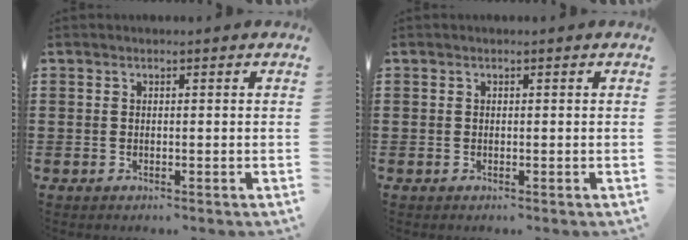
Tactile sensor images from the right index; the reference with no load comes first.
{"total": 0.0}